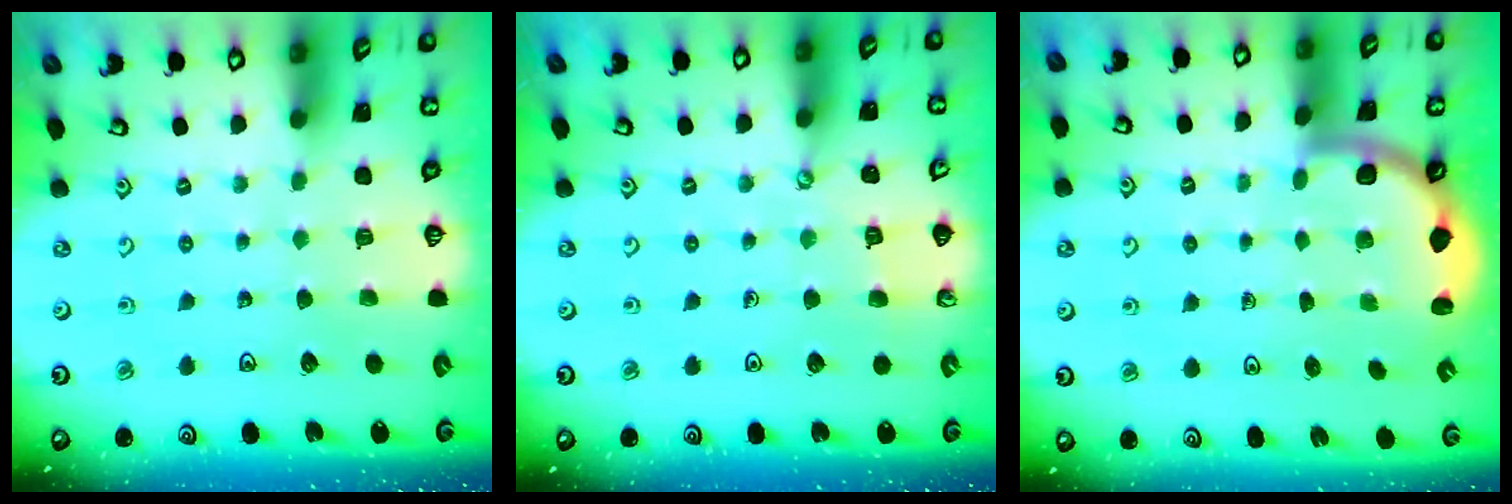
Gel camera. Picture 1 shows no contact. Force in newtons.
{"total": 3.2, "press": 3.1, "slide": 0.5}
{"total": 2.6, "press": 2.6, "slide": 0.3}